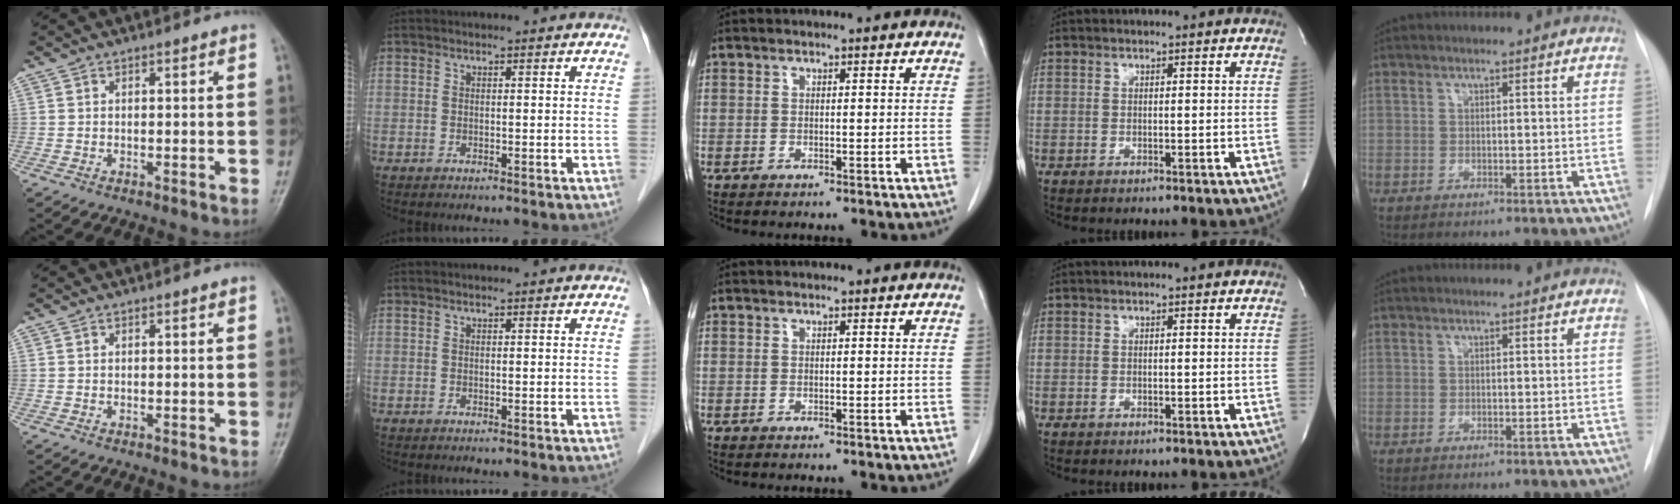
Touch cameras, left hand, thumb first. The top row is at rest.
{}